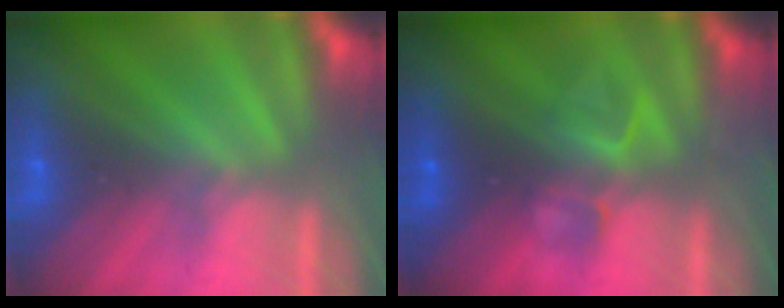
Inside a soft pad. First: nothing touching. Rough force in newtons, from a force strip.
{"total": 3.5}